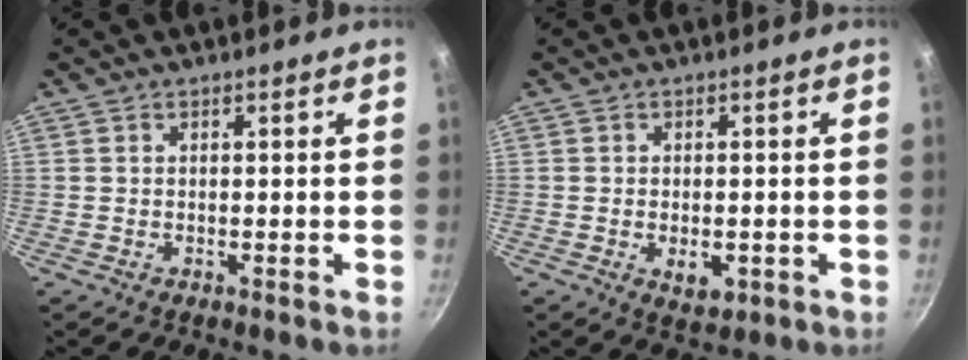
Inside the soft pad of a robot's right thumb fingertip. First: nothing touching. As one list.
[{"total": 4.2, "force": [-1.1, 2.4, 3.2], "torque": [-0.041, -0.001, -0.009]}]